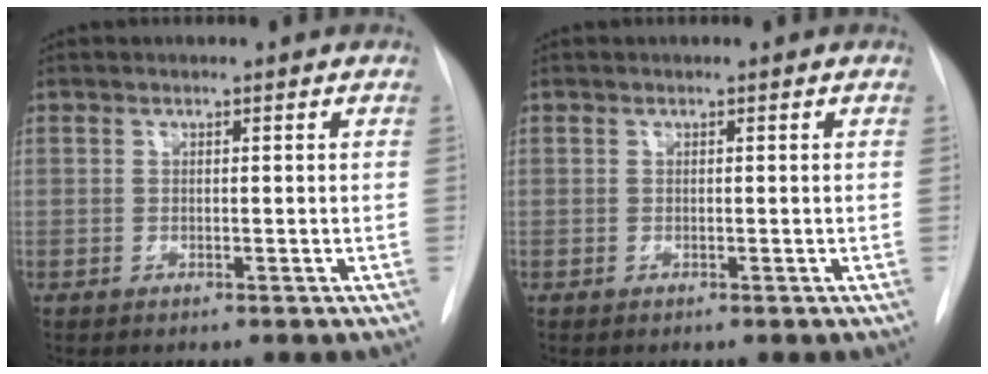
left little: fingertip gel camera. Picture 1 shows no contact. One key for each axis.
{"total": 0.0}